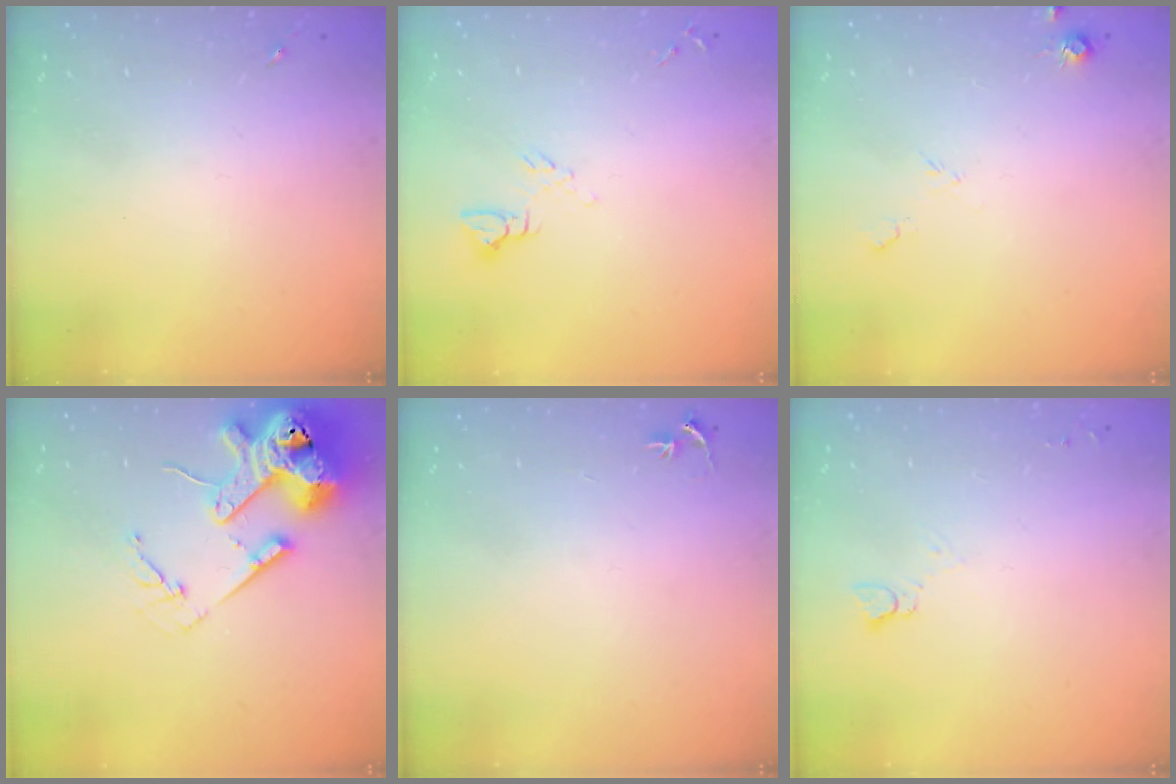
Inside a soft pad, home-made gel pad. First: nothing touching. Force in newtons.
{"total": 4.3, "press": 4.3, "slide": 0.5}
{"total": 7.2, "press": 7.2, "slide": 0.6}
{"total": 18.8, "press": 18.7, "slide": 2.4}
{"total": 2.9, "press": 2.9, "slide": 0.2}
{"total": 2.5, "press": 2.5, "slide": 0.1}